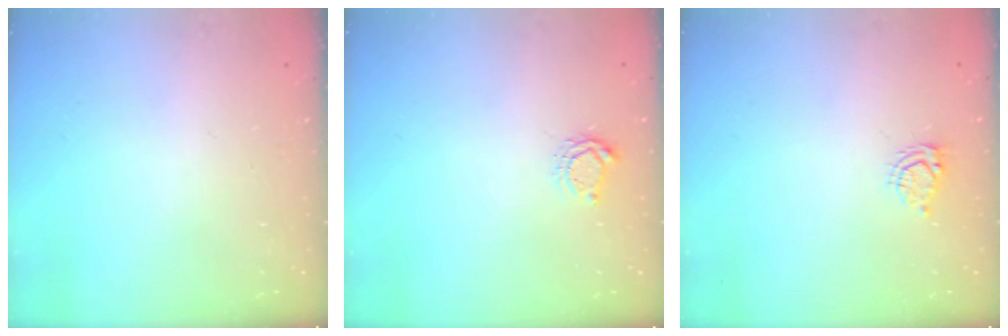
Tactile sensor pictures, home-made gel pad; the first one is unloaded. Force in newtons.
{"total": 5.4, "press": 5.3, "slide": 0.6}
{"total": 4.4, "press": 4.4, "slide": 0.6}